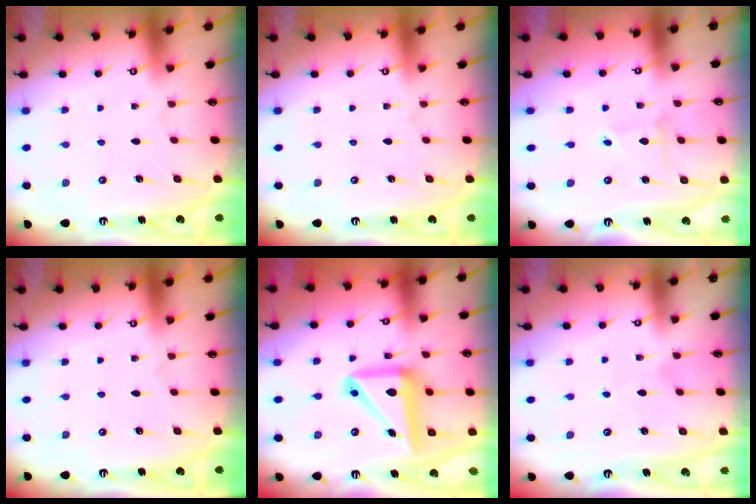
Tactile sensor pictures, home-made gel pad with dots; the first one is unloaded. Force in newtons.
{"total": 0.0}
{"total": 1.8, "press": 1.8, "slide": 0.1}
{"total": 0.0}
{"total": 14.8, "press": 14.6, "slide": 2.3}
{"total": 2.8, "press": 2.8, "slide": 0.1}